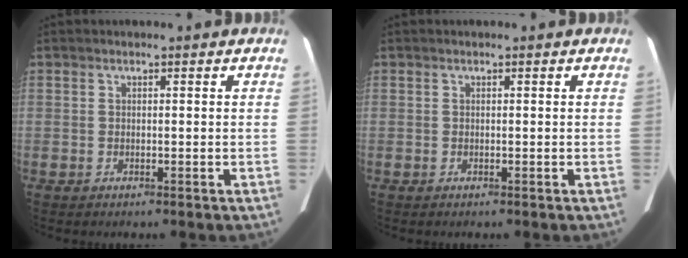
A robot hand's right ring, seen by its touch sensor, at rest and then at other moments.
{"total": 0.0}